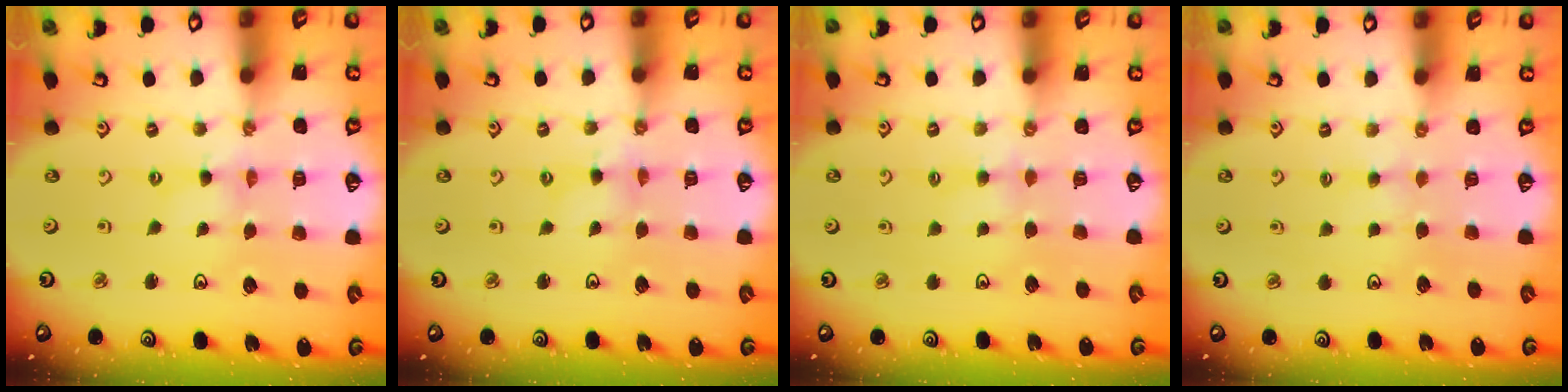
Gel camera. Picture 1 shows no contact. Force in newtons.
{"total": 0.9, "press": 0.9, "slide": 0.3}
{"total": 3.0, "press": 2.9, "slide": 0.4}
{"total": 2.4, "press": 2.4, "slide": 0.4}